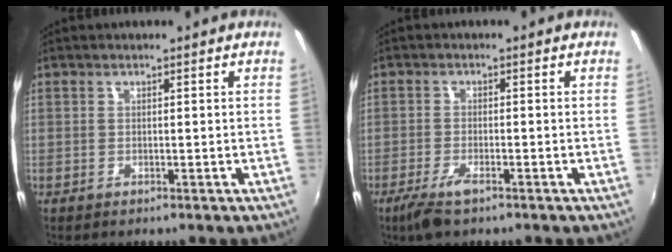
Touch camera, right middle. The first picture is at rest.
{"total": 4.5, "force": [-3.1, 1.1, 3.2], "torque": [-0.079, -0.012, -0.059]}